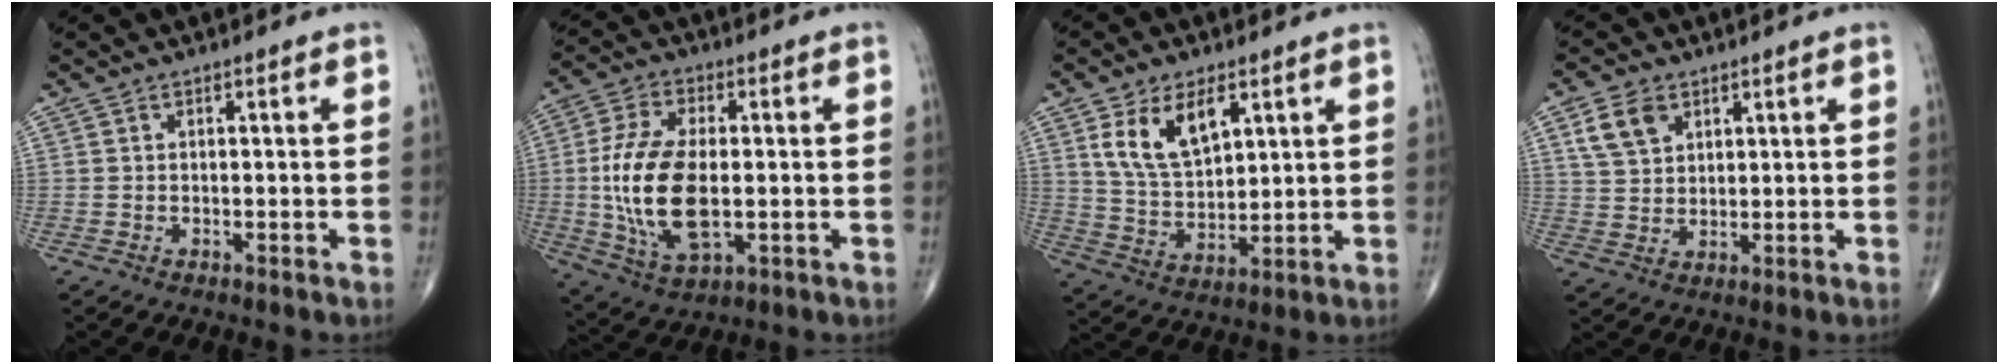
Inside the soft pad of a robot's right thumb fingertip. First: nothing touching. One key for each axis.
{"total": 16.1, "fx": -1.0, "fy": 8.1, "fz": 13.9, "tx": -0.286, "ty": -0.004, "tz": -0.011}
{"total": 11.5, "fx": 5.1, "fy": 6.3, "fz": 8.2, "tx": -0.135, "ty": -0.021, "tz": 0.106}
{"total": 6.8, "fx": 3.3, "fy": 4.6, "fz": 3.7, "tx": -0.057, "ty": -0.009, "tz": 0.067}